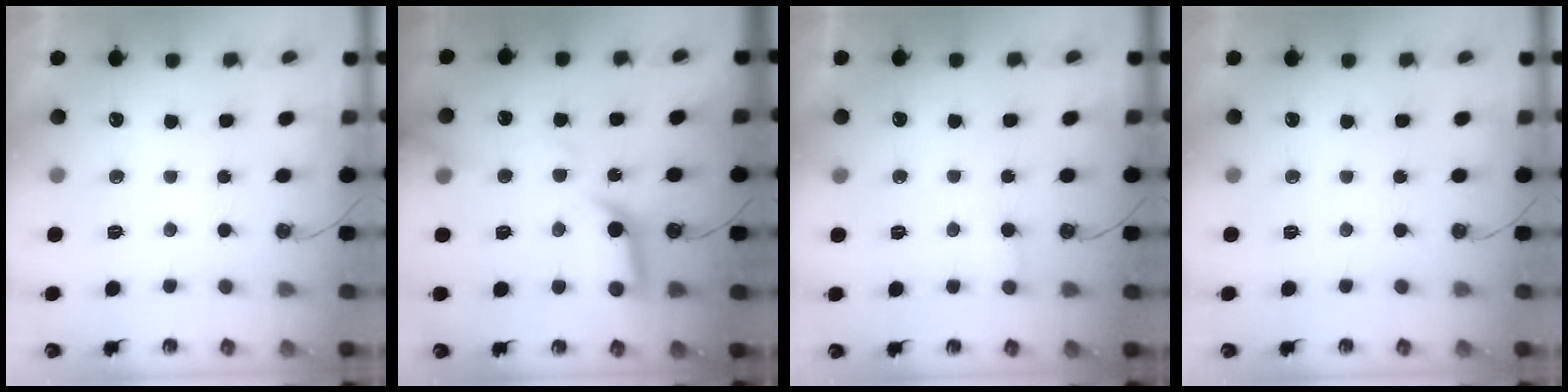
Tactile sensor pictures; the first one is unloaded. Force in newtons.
{"total": 12.4, "press": 12.4, "slide": 1.2}
{"total": 5.2, "press": 5.2, "slide": 0.4}
{"total": 0.0}